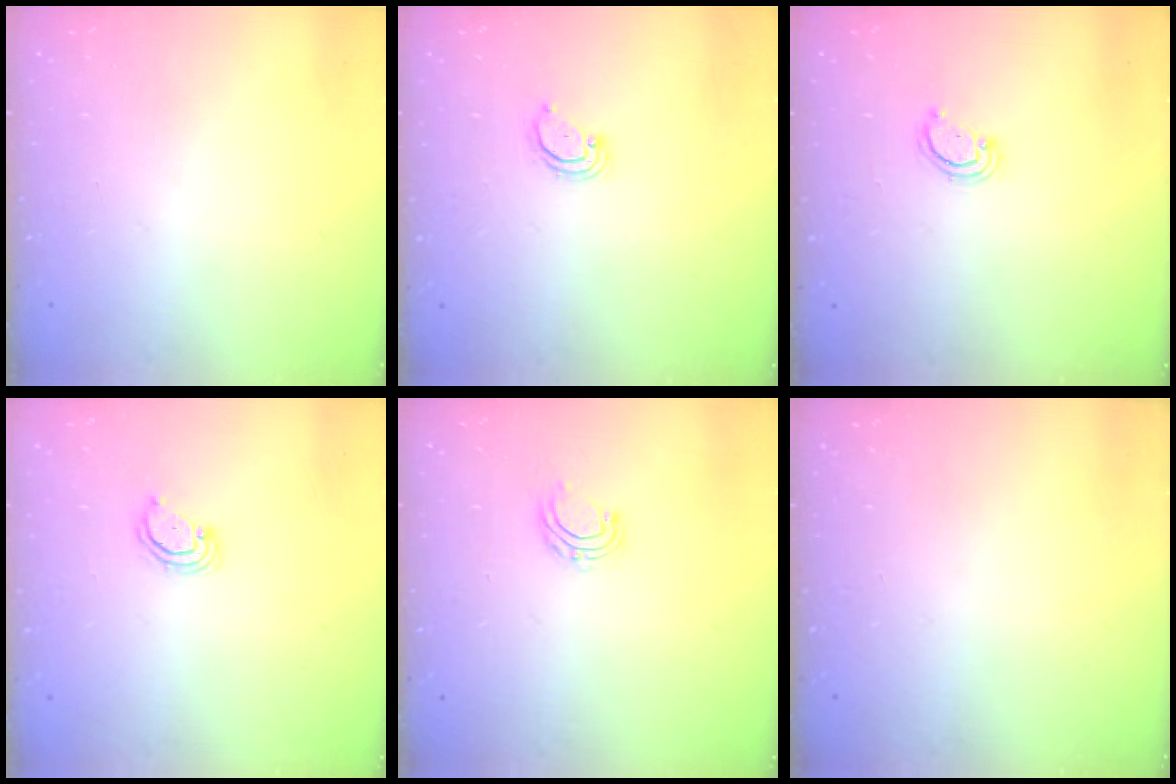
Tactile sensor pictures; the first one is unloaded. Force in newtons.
{"total": 2.3, "press": 2.3, "slide": 0.2}
{"total": 2.3, "press": 2.3, "slide": 0.3}
{"total": 2.9, "press": 2.9, "slide": 0.3}
{"total": 5.9, "press": 5.9, "slide": 0.4}
{"total": 0.0}